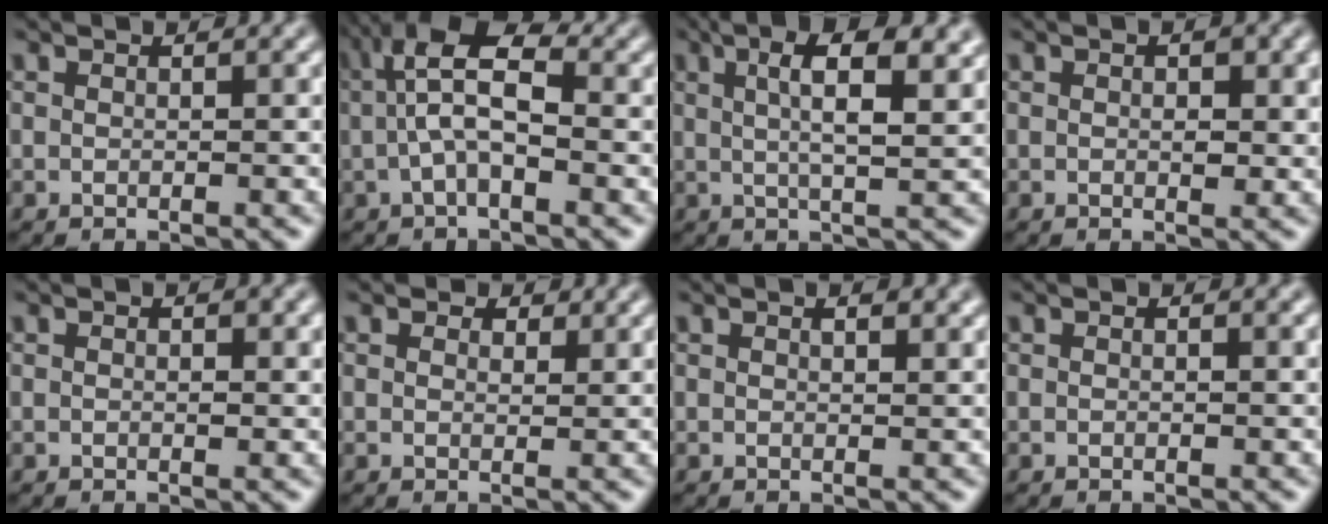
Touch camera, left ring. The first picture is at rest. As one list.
[{"total": 5.7, "force": [0.3, 2.4, 5.2], "torque": [-0.102, 0.024, -0.003]}, {"total": 6.5, "force": [2.0, 2.1, 5.9], "torque": [-0.092, 0.019, 0.032]}, {"total": 1.7, "force": [0.1, 0.9, 1.5], "torque": [-0.018, 0.005, 0.009]}, {"total": 0.7, "force": [0.0, 0.3, 0.6], "torque": [-0.009, 0.004, 0.005]}, {"total": 2.6, "force": [1.6, 1.7, 1.2], "torque": [-0.031, 0.006, 0.012]}, {"total": 1.2, "force": [0.7, 0.4, 0.9], "torque": [-0.010, 0.006, 0.009]}, {"total": 0.0}]